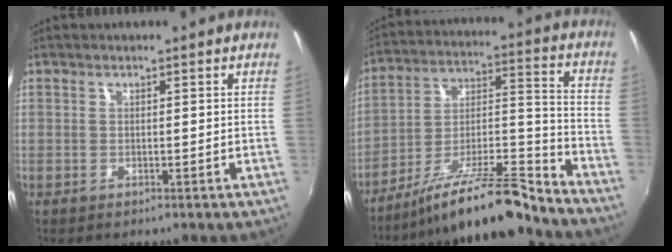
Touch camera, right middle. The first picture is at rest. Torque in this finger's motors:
{"motor_torque": [1.11, -1.03, 0.53, 0.21]}